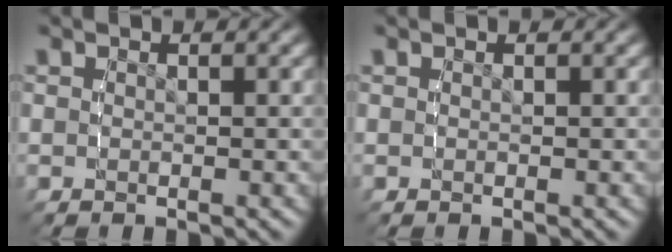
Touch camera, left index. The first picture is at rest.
{"total": 0.0}